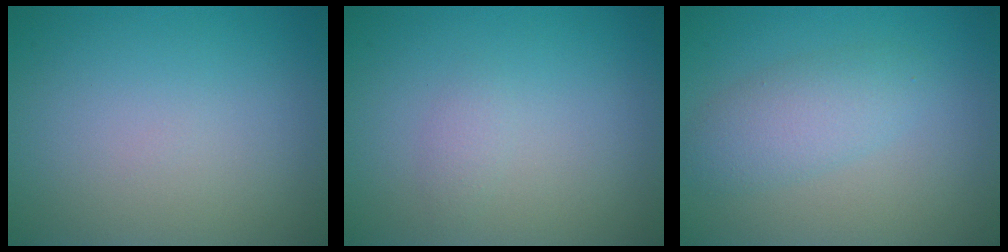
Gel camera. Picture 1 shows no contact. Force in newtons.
{"total": 0.9, "press": 0.9, "slide": 0.0}
{"total": 3.2, "press": 3.2, "slide": 0.1}